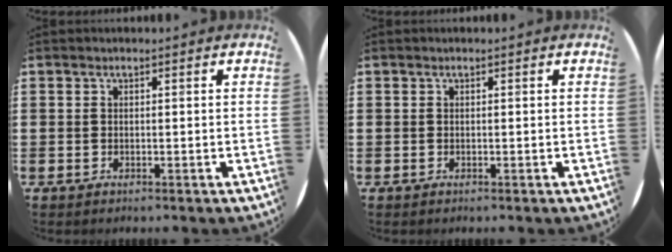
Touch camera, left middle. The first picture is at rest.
{"total": 0.0}